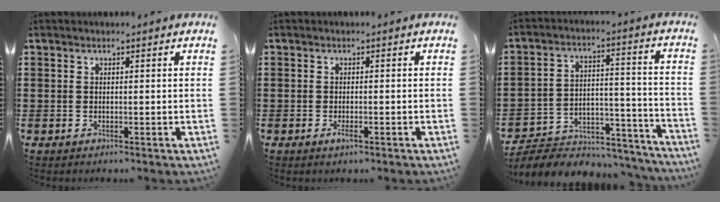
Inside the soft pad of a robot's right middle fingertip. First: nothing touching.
{"total": 0.9, "force": [-0.2, 0.2, 0.9], "torque": [-0.016, -0.004, -0.002]}
{"total": 5.2, "force": [-4.9, 1.6, 1.0], "torque": [-0.018, 0.011, -0.097]}